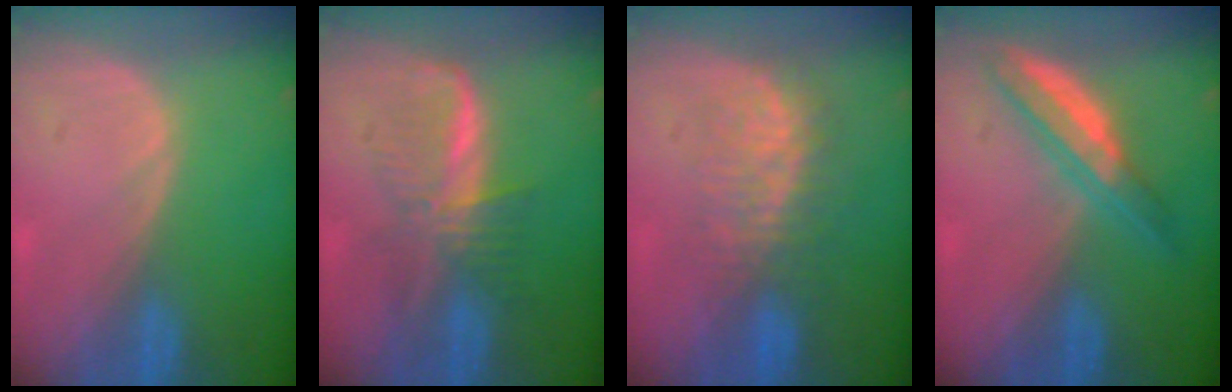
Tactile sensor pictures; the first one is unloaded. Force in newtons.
{"total": 6.1, "press": 6.1, "slide": 0.4}
{"total": 7.5, "press": 7.3, "slide": 1.7}
{"total": 5.4, "press": 5.3, "slide": 1.3}